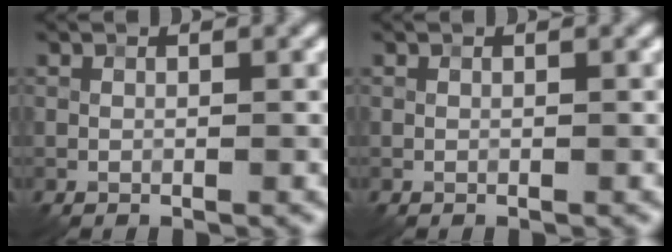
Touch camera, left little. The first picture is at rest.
{"total": 0.0}